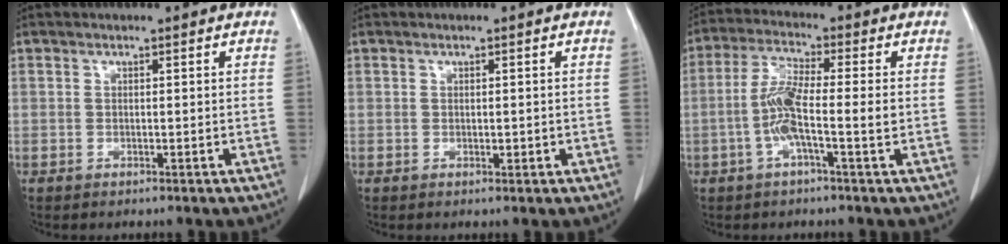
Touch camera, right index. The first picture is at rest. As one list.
[{"total": 0.9, "force": [0.0, 0.6, 0.7], "torque": [-0.005, 0.001, 0.002]}, {"total": 6.9, "force": [-1.3, 0.4, 6.7], "torque": [-0.138, 0.013, -0.028]}]